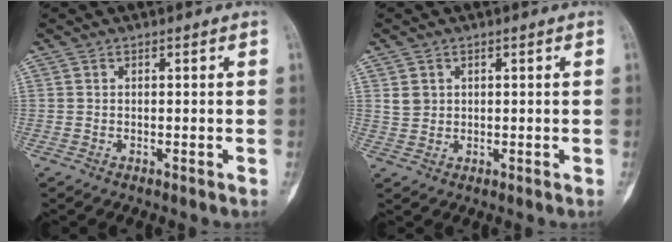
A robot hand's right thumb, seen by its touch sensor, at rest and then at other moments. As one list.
[{"total": 2.5, "force": [0.9, 2.1, 0.9], "torque": [-0.010, -0.003, 0.023]}]